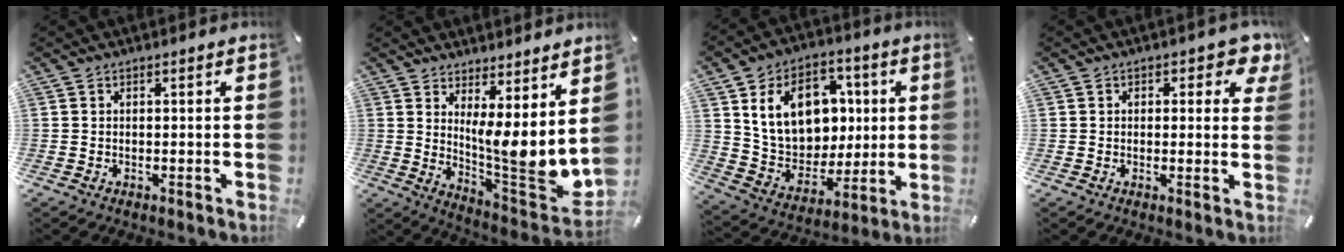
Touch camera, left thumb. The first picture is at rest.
{"total": 10.4, "force": [2.9, 1.9, 9.8], "torque": [-0.133, -0.063, 0.055]}
{"total": 17.7, "force": [4.4, 14.0, 9.9], "torque": [-0.171, -0.005, 0.091]}
{"total": 4.1, "force": [1.8, 2.6, 2.5], "torque": [-0.019, -0.001, 0.024]}